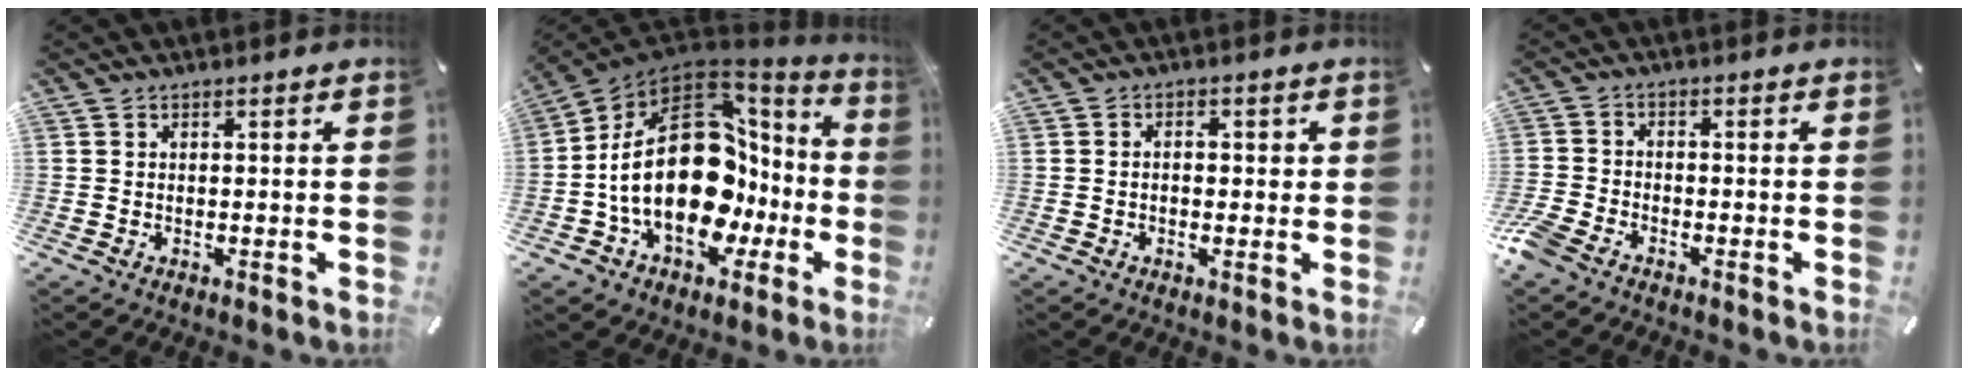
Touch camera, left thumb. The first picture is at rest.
{"total": 29.7, "force": [-0.1, 19.3, 22.5], "torque": [-0.403, -0.014, 0.019]}
{"total": 2.4, "force": [-0.5, 1.8, 1.5], "torque": [-0.022, 0.005, -0.013]}
{"total": 3.9, "force": [-3.0, 1.7, 1.7], "torque": [-0.052, 0.008, -0.063]}